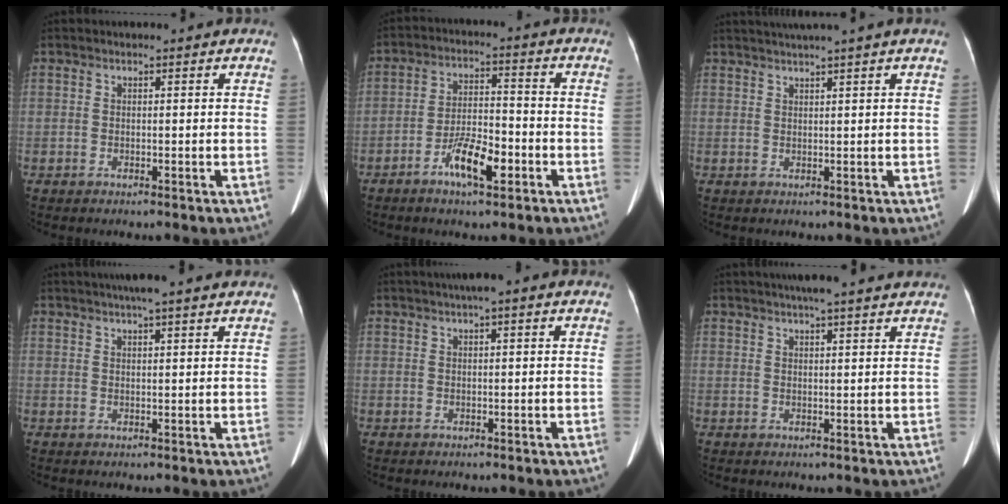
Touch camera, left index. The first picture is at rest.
{"total": 7.4, "force": [-3.8, 2.1, 6.1], "torque": [-0.118, 0.002, -0.066]}
{"total": 4.5, "force": [3.6, -1.5, 2.4], "torque": [-0.032, 0.019, 0.062]}
{"total": 6.7, "force": [5.4, -0.2, 3.9], "torque": [-0.061, 0.028, 0.076]}
{"total": 3.0, "force": [1.7, 0.2, 2.5], "torque": [-0.044, 0.017, 0.026]}
{"total": 9.2, "force": [7.8, 0.1, 4.8], "torque": [-0.069, 0.026, 0.094]}